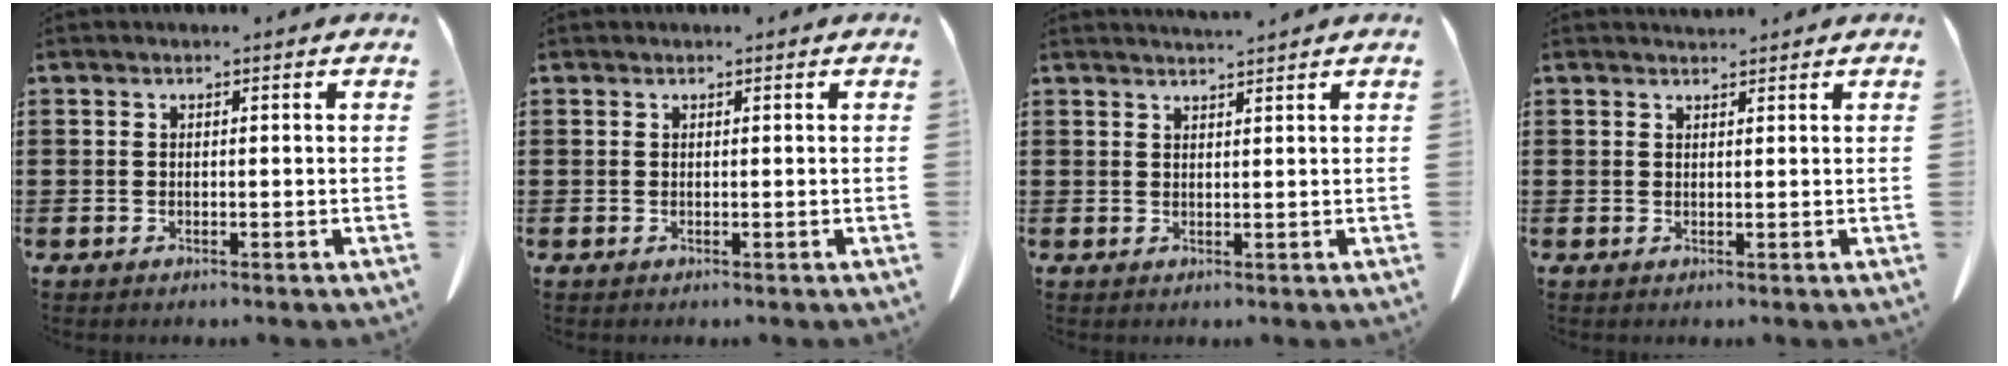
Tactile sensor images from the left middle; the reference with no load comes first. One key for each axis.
{"total": 0.0}
{"total": 1.6, "fx": 1.6, "fy": -0.3, "fz": 0.2, "tx": -0.007, "ty": -0.001, "tz": 0.031}
{"total": 1.1, "fx": 1.1, "fy": 0.2, "fz": 0.1, "tx": -0.003, "ty": 0.001, "tz": 0.021}